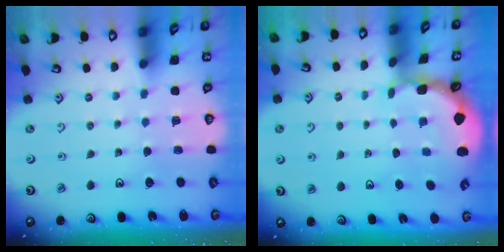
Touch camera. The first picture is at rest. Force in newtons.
{"total": 1.5, "press": 1.5, "slide": 0.1}